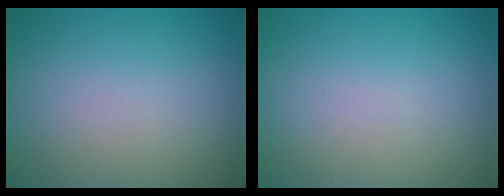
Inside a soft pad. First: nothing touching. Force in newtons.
{"total": 0.0}